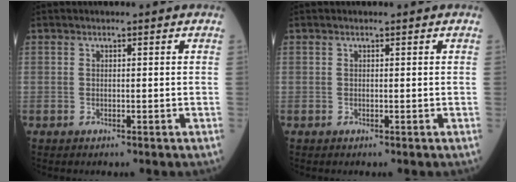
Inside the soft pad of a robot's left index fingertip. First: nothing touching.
{"total": 0.0}